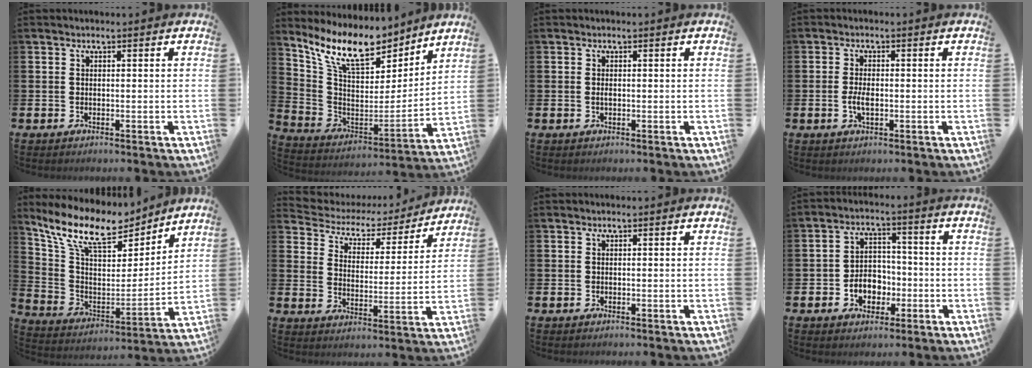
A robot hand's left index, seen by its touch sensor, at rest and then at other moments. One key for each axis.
{"total": 12.6, "fx": 10.4, "fy": 4.5, "fz": 5.5, "tx": -0.143, "ty": -0.058, "tz": 0.187}
{"total": 0.5, "fx": -0.2, "fy": 0.2, "fz": 0.4, "tx": -0.015, "ty": 0.002, "tz": -0.003}
{"total": 2.5, "fx": -0.6, "fy": 1.1, "fz": 2.2, "tx": -0.039, "ty": -0.001, "tz": -0.010}
{"total": 11.7, "fx": 9.7, "fy": 4.2, "fz": 5.0, "tx": -0.142, "ty": -0.053, "tz": 0.169}
{"total": 4.2, "fx": 3.6, "fy": 2.1, "fz": 0.6, "tx": -0.043, "ty": -0.030, "tz": 0.053}
{"total": 0.0}
{"total": 4.8, "fx": -1.8, "fy": 3.9, "fz": 2.2, "tx": -0.030, "ty": 0.002, "tz": -0.041}